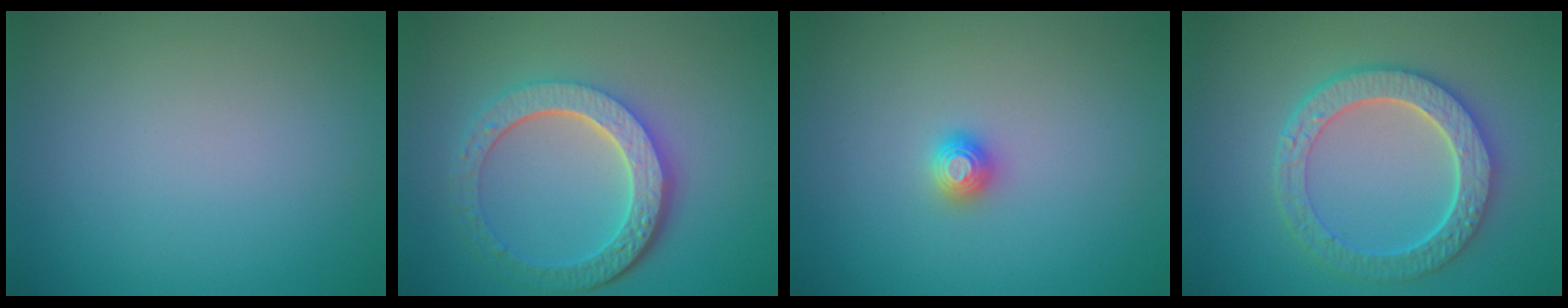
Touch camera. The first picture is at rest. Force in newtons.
{"total": 6.1, "press": 4.6, "slide": 4.1}
{"total": 1.2, "press": 1.2, "slide": 0.1}
{"total": 5.8, "press": 4.9, "slide": 3.1}